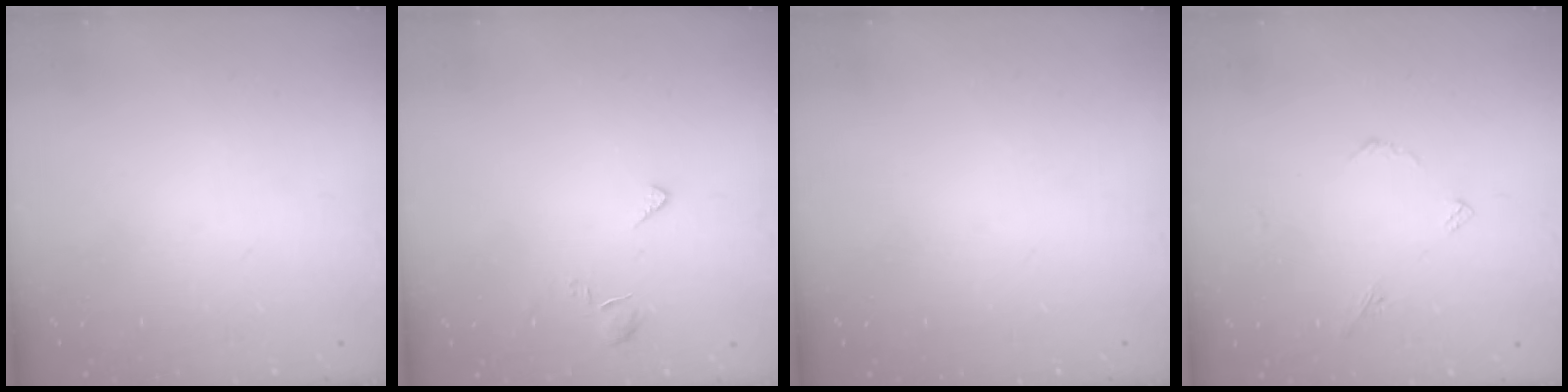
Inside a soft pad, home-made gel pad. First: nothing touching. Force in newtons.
{"total": 3.0, "press": 3.0, "slide": 0.2}
{"total": 0.0}
{"total": 3.3, "press": 3.3, "slide": 0.4}